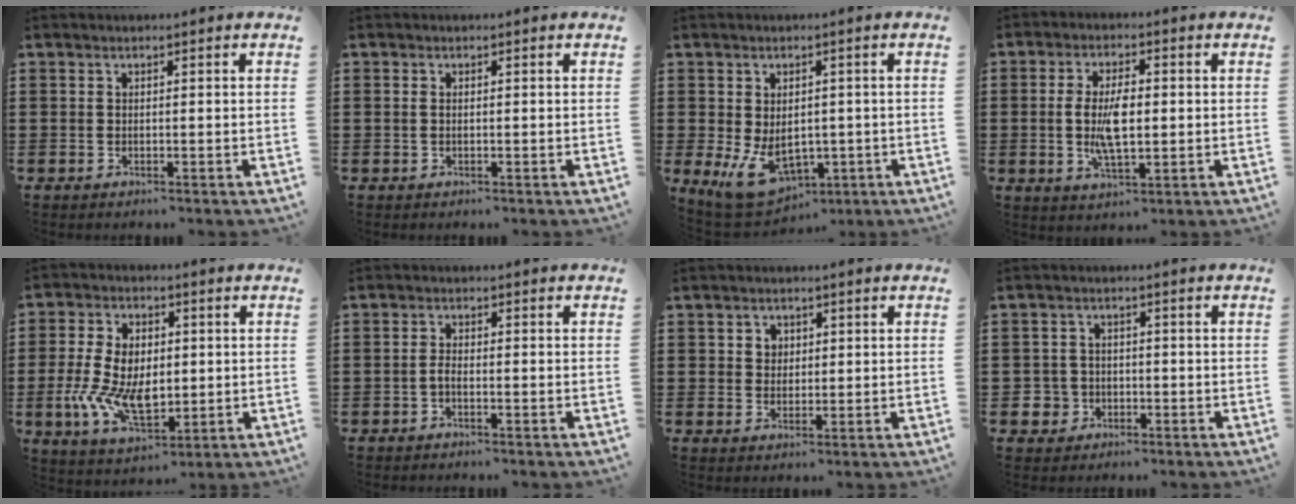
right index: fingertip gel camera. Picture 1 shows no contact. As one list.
[{"total": 0.9, "force": [0.1, 0.4, 0.8], "torque": [-0.016, 0.003, 0.000]}, {"total": 8.0, "force": [-1.8, 5.4, 5.6], "torque": [-0.101, 0.004, -0.028]}, {"total": 7.0, "force": [0.0, 2.9, 6.4], "torque": [-0.145, -0.003, -0.009]}, {"total": 9.9, "force": [-0.6, 6.0, 7.8], "torque": [-0.183, 0.005, -0.014]}, {"total": 1.5, "force": [-0.8, 0.4, 1.2], "torque": [-0.032, -0.002, -0.017]}, {"total": 2.1, "force": [0.9, 1.9, 0.5], "torque": [-0.016, 0.010, 0.014]}, {"total": 2.9, "force": [-1.0, 2.7, 0.4], "torque": [-0.024, 0.002, -0.025]}]